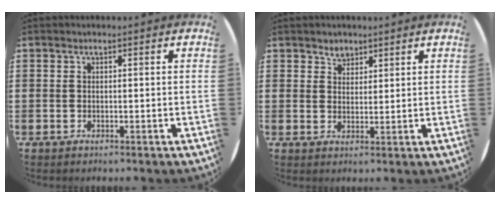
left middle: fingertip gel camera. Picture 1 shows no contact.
{"total": 2.3, "force": [2.0, 1.2, 0.0], "torque": [0.005, 0.001, 0.037]}